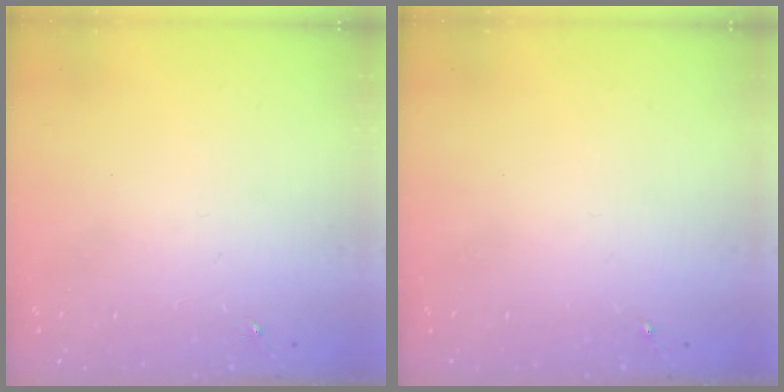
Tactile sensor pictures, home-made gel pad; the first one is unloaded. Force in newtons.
{"total": 0.0}